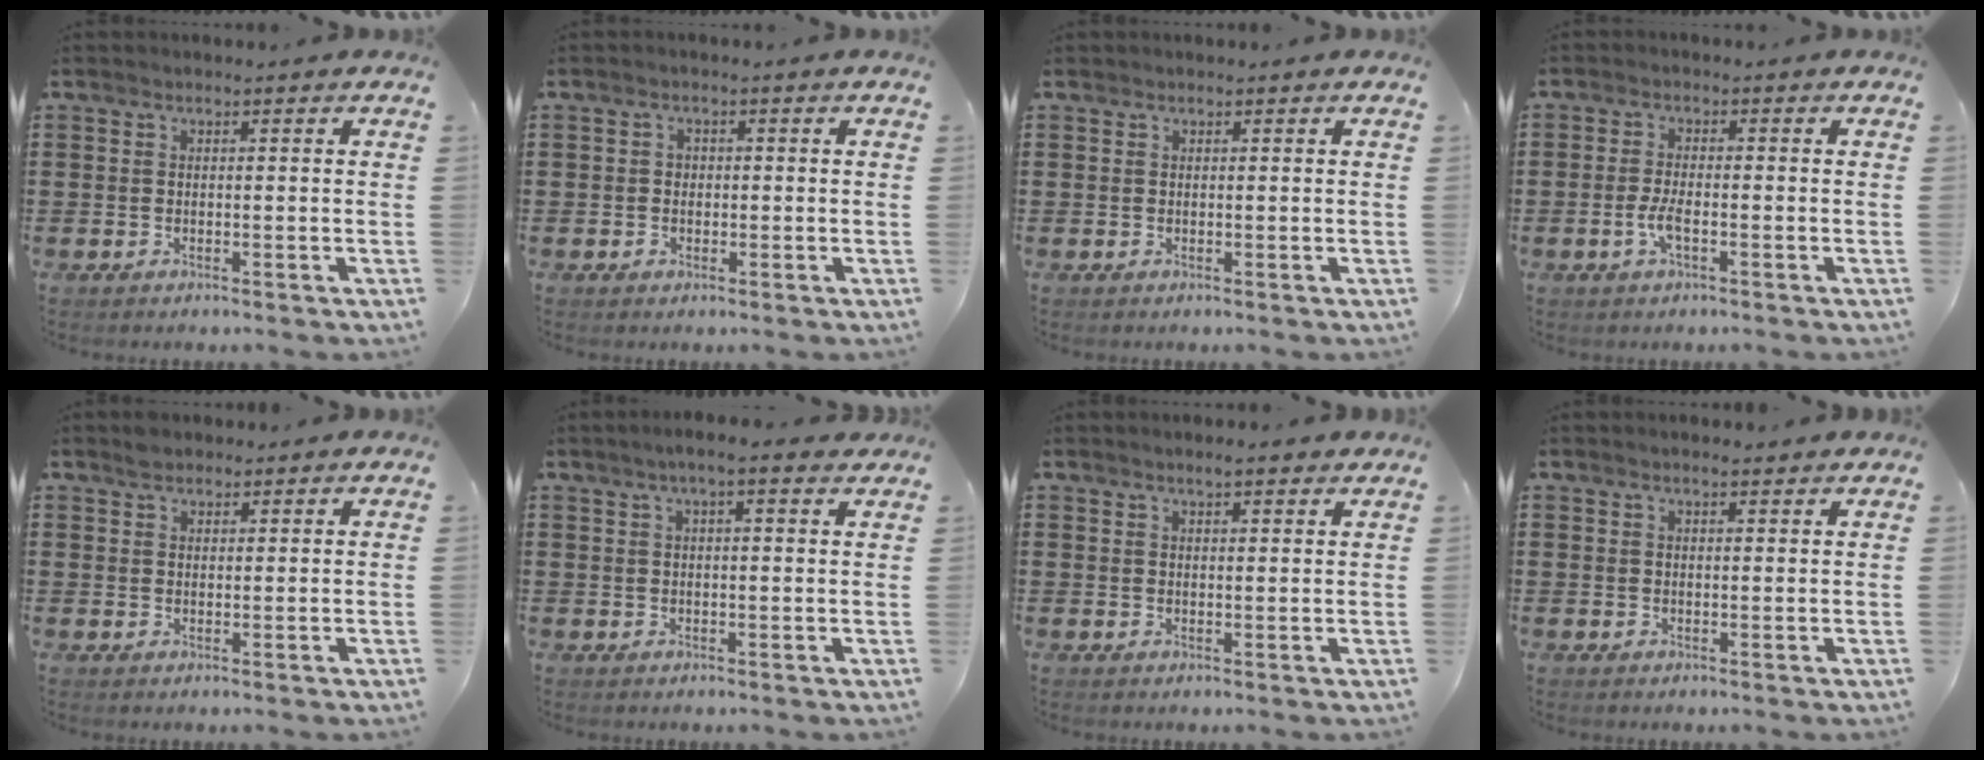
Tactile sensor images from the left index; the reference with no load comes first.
{"total": 1.4, "force": [-0.2, 1.4, 0.5], "torque": [-0.013, 0.005, -0.006]}
{"total": 0.0}
{"total": 3.1, "force": [-1.1, 0.8, 2.8], "torque": [-0.070, -0.006, -0.026]}
{"total": 2.0, "force": [1.8, 0.8, 0.2], "torque": [-0.007, 0.003, 0.035]}
{"total": 3.4, "force": [2.3, 0.2, 2.5], "torque": [-0.052, 0.004, 0.040]}
{"total": 2.0, "force": [1.5, 0.1, 1.3], "torque": [-0.026, 0.001, 0.027]}
{"total": 1.5, "force": [1.4, 0.0, 0.7], "torque": [-0.014, 0.000, 0.026]}